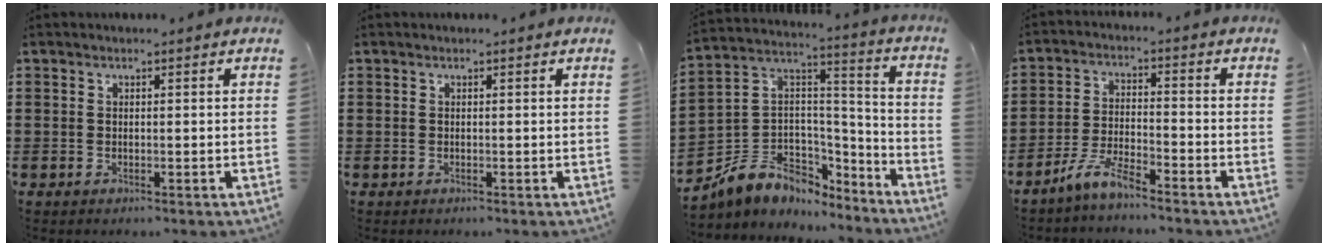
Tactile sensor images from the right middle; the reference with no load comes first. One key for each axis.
{"total": 0.0}
{"total": 6.5, "fx": -4.1, "fy": 5.1, "fz": 0.4, "tx": -0.044, "ty": -0.011, "tz": -0.083}
{"total": 5.7, "fx": -4.8, "fy": 0.9, "fz": 2.9, "tx": -0.068, "ty": -0.003, "tz": -0.096}